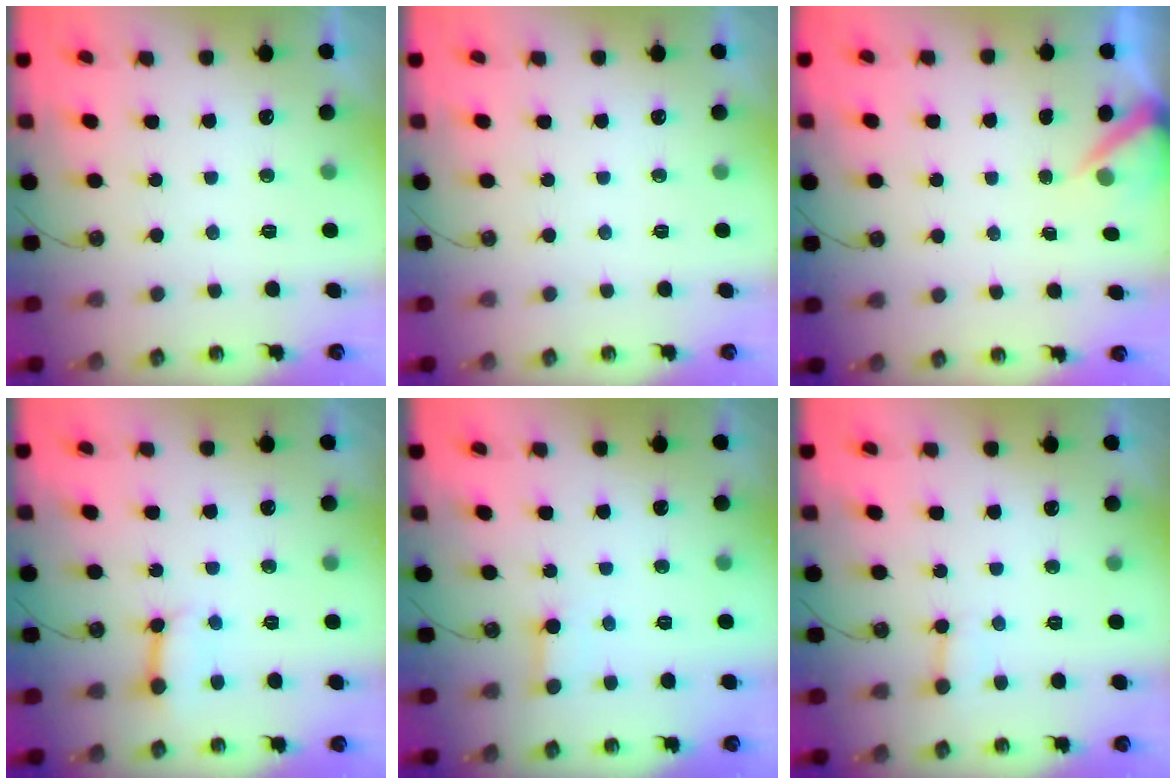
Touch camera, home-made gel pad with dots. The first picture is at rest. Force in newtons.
{"total": 0.0}
{"total": 3.7, "press": 3.7, "slide": 0.3}
{"total": 6.0, "press": 6.0, "slide": 0.7}
{"total": 2.4, "press": 2.4, "slide": 0.1}
{"total": 5.2, "press": 5.1, "slide": 0.5}